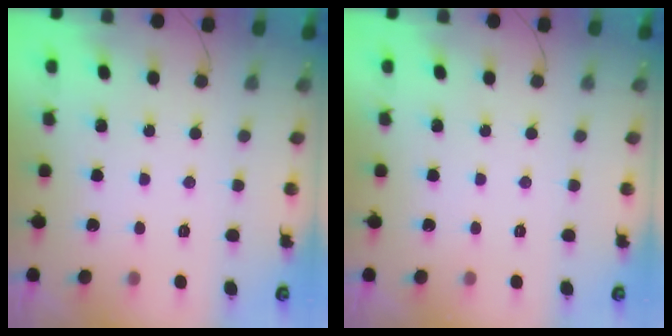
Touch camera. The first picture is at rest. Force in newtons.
{"total": 0.0}